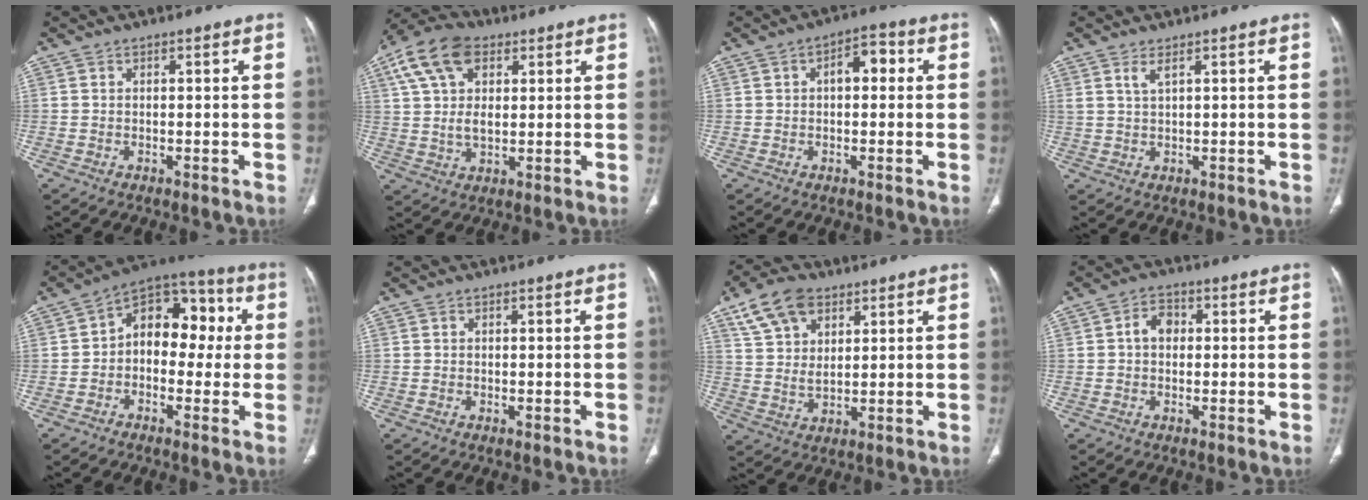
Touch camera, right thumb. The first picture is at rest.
{"total": 13.4, "force": [5.4, 8.0, 9.3], "torque": [-0.173, 0.003, 0.099]}
{"total": 5.5, "force": [0.9, 3.1, 4.5], "torque": [-0.052, 0.018, 0.004]}
{"total": 2.1, "force": [1.3, 0.3, 1.7], "torque": [-0.041, -0.006, 0.032]}
{"total": 13.2, "force": [0.9, 8.9, 9.7], "torque": [-0.089, 0.044, -0.005]}
{"total": 0.0}
{"total": 10.6, "force": [5.9, 6.2, 6.3], "torque": [-0.105, -0.012, 0.117]}
{"total": 3.9, "force": [0.3, 3.0, 2.6], "torque": [-0.033, 0.014, 0.000]}